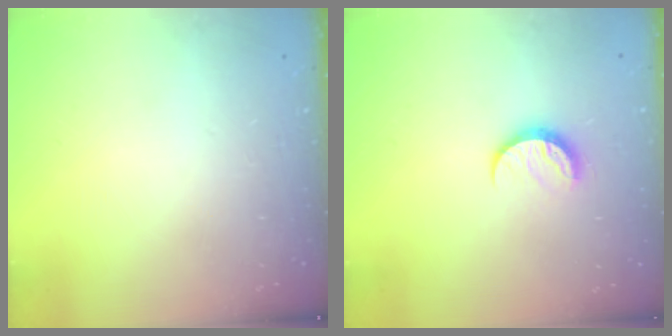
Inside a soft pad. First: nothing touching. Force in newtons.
{"total": 7.0, "press": 7.0, "slide": 0.6}